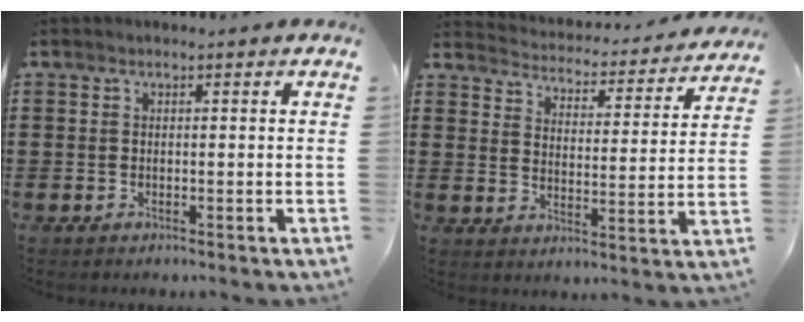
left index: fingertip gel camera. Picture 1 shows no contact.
{"total": 3.4, "force": [3.4, 0.0, -0.2], "torque": [-0.021, -0.034, 0.050]}